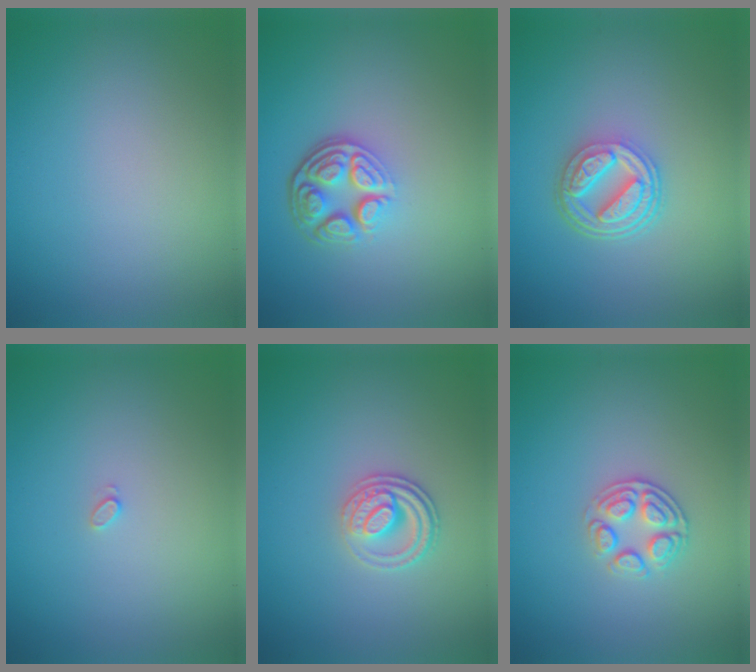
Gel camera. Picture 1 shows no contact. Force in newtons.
{"total": 4.8, "press": 3.5, "slide": 3.3}
{"total": 5.0, "press": 3.8, "slide": 3.2}
{"total": 0.6, "press": 0.6, "slide": 0.1}
{"total": 2.8, "press": 2.5, "slide": 1.3}
{"total": 2.6, "press": 2.5, "slide": 0.9}